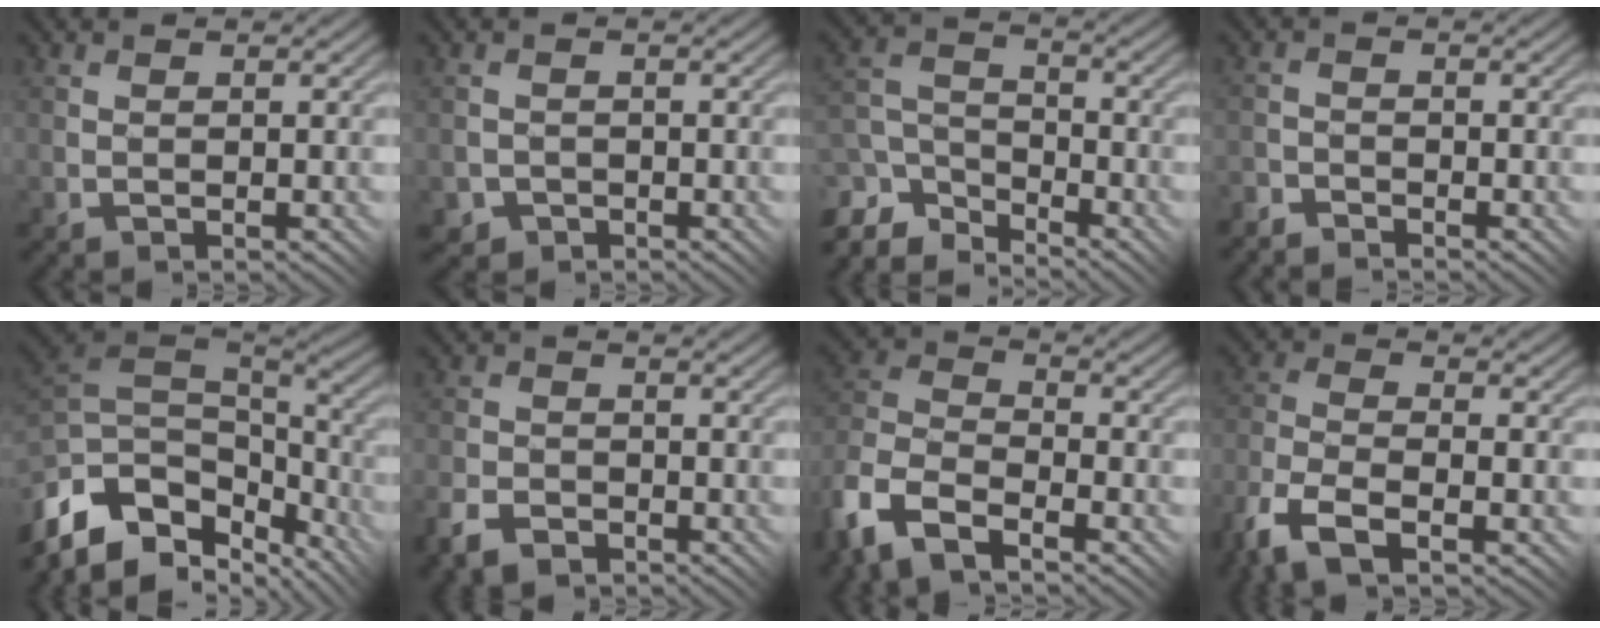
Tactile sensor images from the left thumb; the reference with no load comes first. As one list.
[{"total": 2.1, "force": [-1.2, 1.7, -0.3], "torque": [0.004, 0.002, -0.024]}, {"total": 8.1, "force": [-6.0, 4.1, 3.6], "torque": [-0.097, -0.005, -0.114]}, {"total": 2.5, "force": [-2.5, 0.4, -0.1], "torque": [0.004, 0.009, -0.055]}, {"total": 13.1, "force": [-5.7, 7.2, 9.4], "torque": [-0.244, -0.015, -0.091]}, {"total": 4.4, "force": [-3.0, 2.6, 1.8], "torque": [-0.050, -0.006, -0.061]}, {"total": 11.0, "force": [-7.1, 5.4, 6.4], "torque": [-0.153, -0.020, -0.149]}, {"total": 9.4, "force": [-5.8, 3.7, 6.5], "torque": [-0.147, -0.016, -0.113]}]